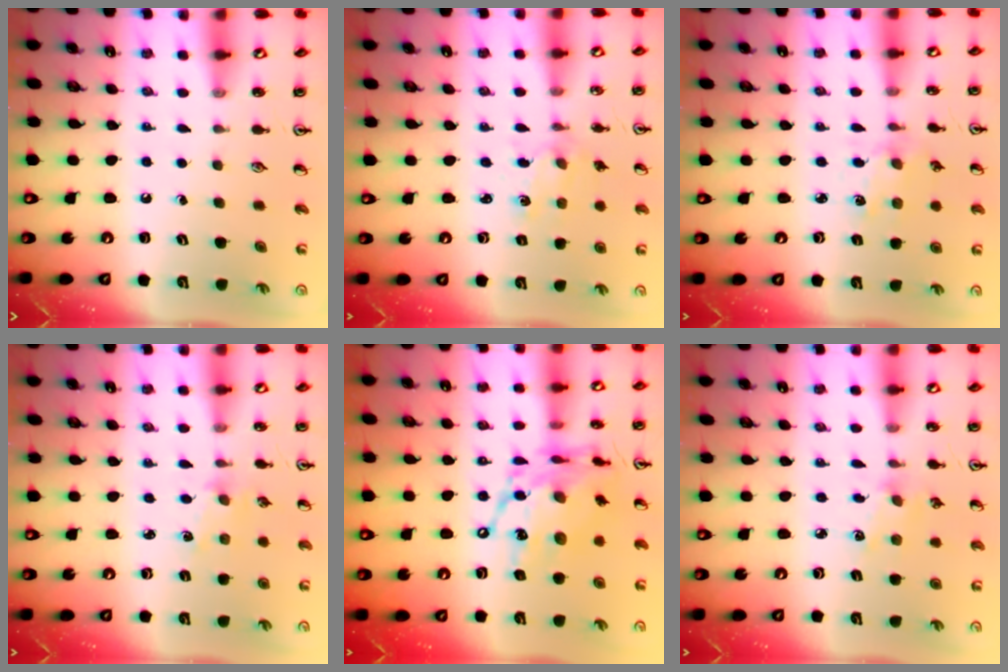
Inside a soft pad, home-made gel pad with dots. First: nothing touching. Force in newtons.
{"total": 1.6, "press": 1.6, "slide": 0.3}
{"total": 2.0, "press": 1.9, "slide": 0.4}
{"total": 1.6, "press": 1.6, "slide": 0.4}
{"total": 16.0, "press": 16.0, "slide": 1.0}
{"total": 2.2, "press": 2.2, "slide": 0.3}